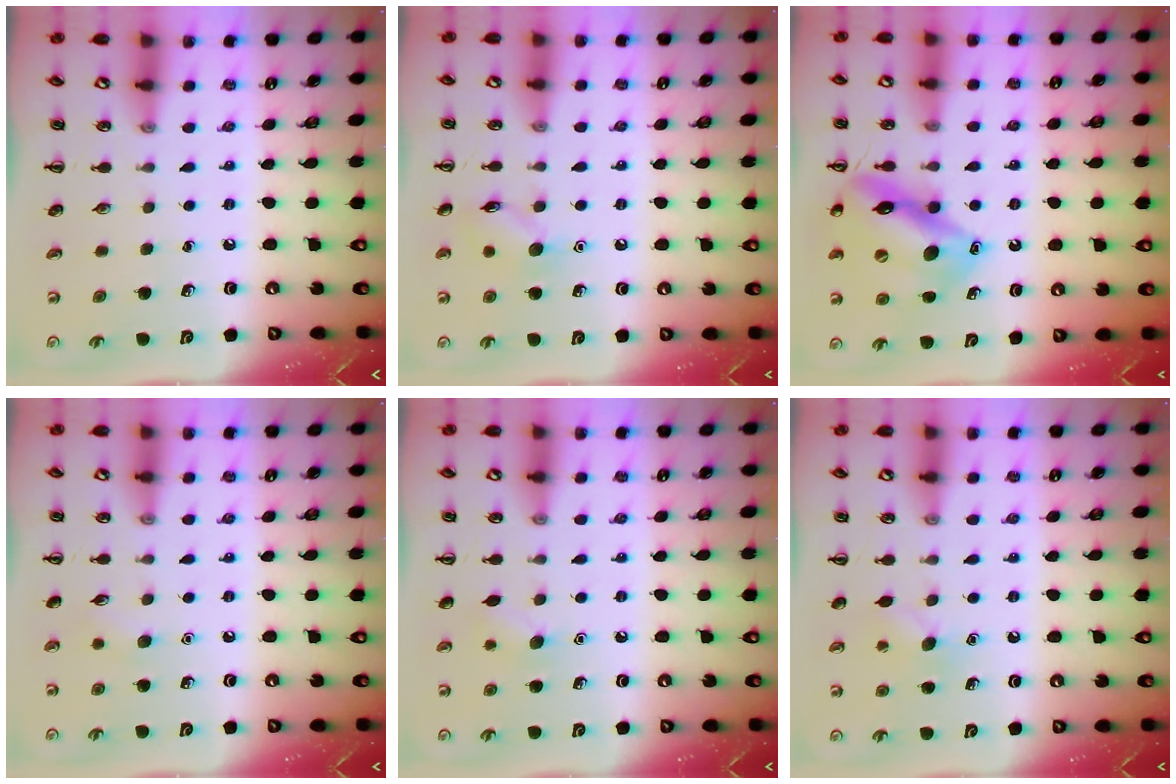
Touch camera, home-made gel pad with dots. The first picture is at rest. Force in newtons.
{"total": 7.5, "press": 7.4, "slide": 1.1}
{"total": 15.9, "press": 15.7, "slide": 2.4}
{"total": 5.1, "press": 4.9, "slide": 1.4}
{"total": 7.5, "press": 7.2, "slide": 2.2}
{"total": 7.3, "press": 7.1, "slide": 1.6}